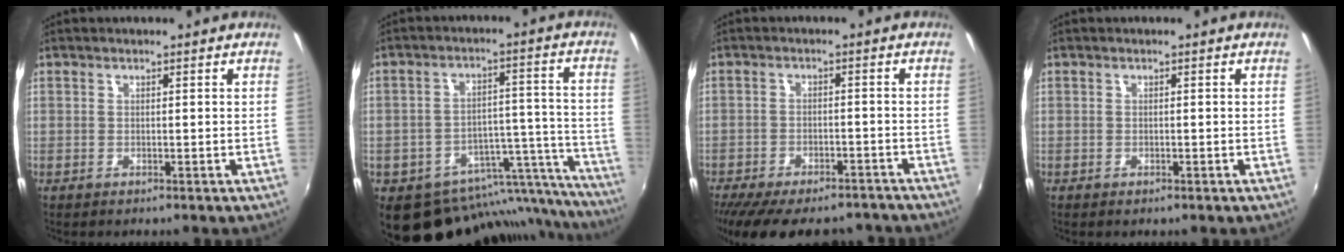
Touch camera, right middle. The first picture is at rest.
{"total": 20.9, "force": [-16.8, 9.6, 7.9], "torque": [-0.110, 0.040, -0.211]}
{"total": 18.3, "force": [-14.9, 6.8, 8.2], "torque": [-0.173, -0.014, -0.201]}
{"total": 0.7, "force": [-0.5, 0.4, 0.3], "torque": [-0.004, -0.002, -0.008]}